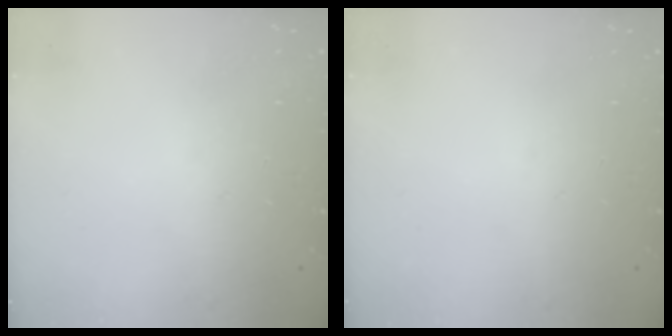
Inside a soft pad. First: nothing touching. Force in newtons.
{"total": 0.0}